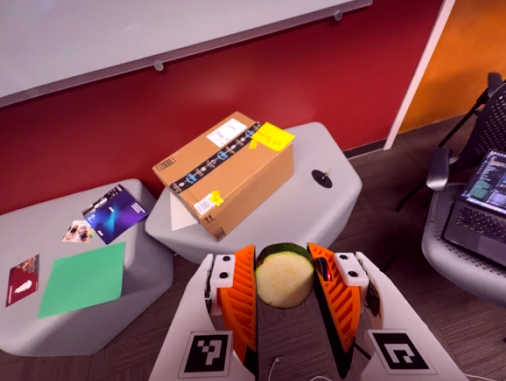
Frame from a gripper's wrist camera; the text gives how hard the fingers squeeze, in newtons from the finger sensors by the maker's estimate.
{"total": 11.8, "left": 12.2, "right": 11.3}